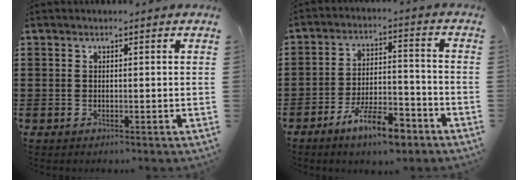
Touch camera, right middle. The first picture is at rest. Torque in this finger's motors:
{"motor_torque": [2.14, 0.00, 0.40, 0.18]}